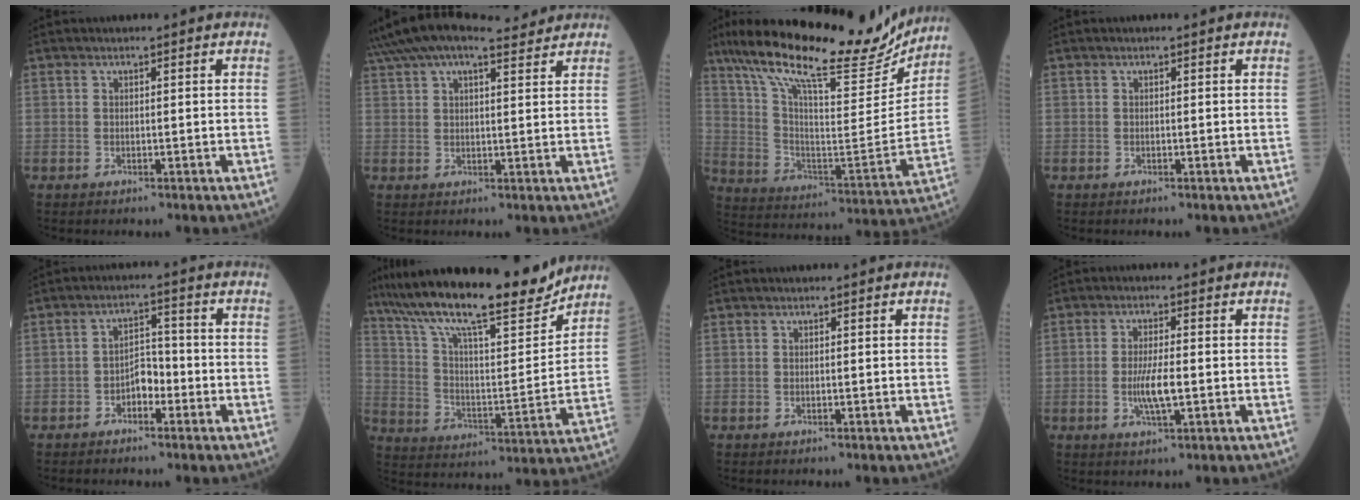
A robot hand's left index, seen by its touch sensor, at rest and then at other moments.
{"total": 12.3, "force": [10.5, 2.9, 5.6], "torque": [-0.109, 0.049, 0.164]}
{"total": 25.5, "force": [21.2, 5.3, 13.2], "torque": [-0.232, -0.011, 0.319]}
{"total": 0.0}
{"total": 3.7, "force": [-1.9, 2.0, 2.6], "torque": [-0.042, 0.012, -0.038]}
{"total": 21.5, "force": [18.0, 2.7, 11.4], "torque": [-0.204, 0.002, 0.290]}
{"total": 0.0}
{"total": 4.9, "force": [-0.9, 0.8, 4.8], "torque": [-0.100, -0.007, -0.017]}